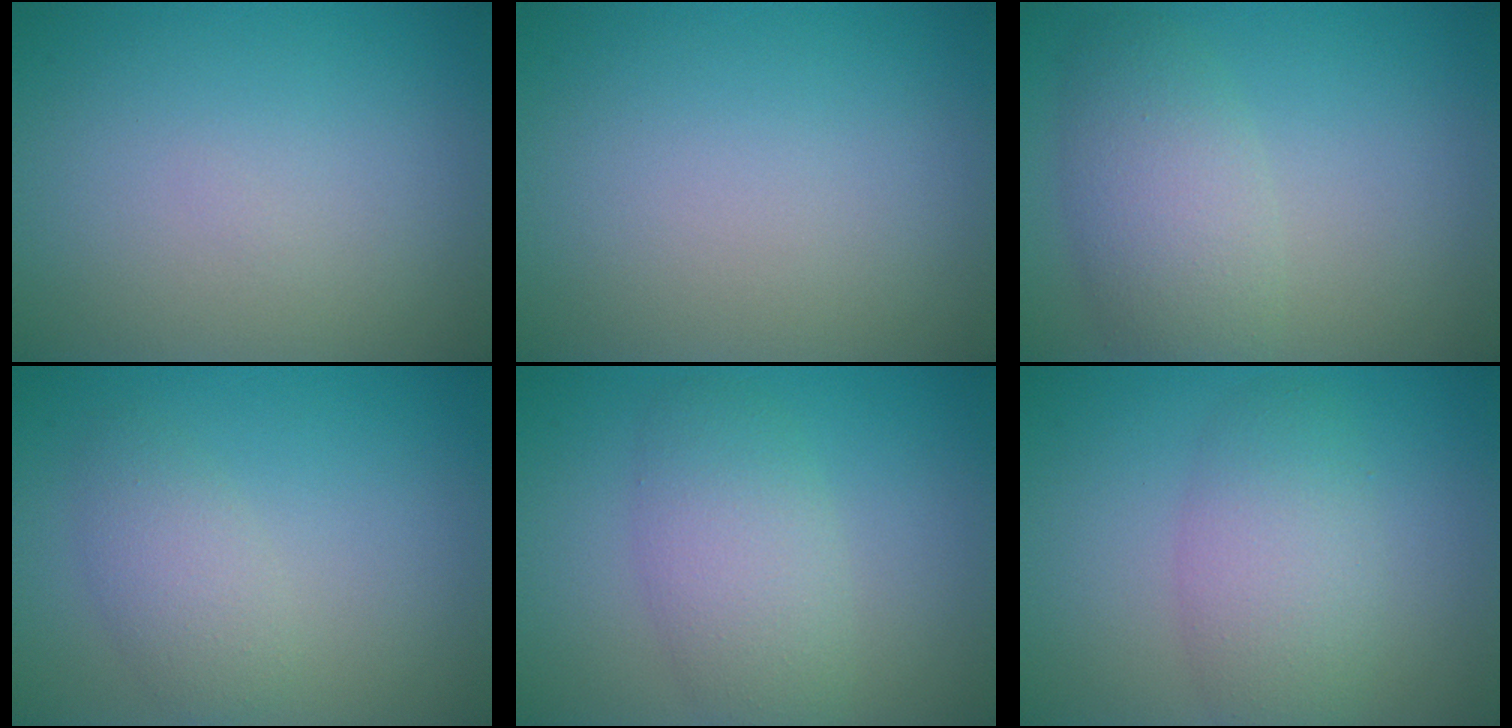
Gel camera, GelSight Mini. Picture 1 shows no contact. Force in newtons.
{"total": 0.0}
{"total": 4.5, "press": 4.5, "slide": 0.3}
{"total": 2.5, "press": 2.5, "slide": 0.0}
{"total": 4.3, "press": 4.3, "slide": 0.4}
{"total": 4.4, "press": 4.4, "slide": 0.2}